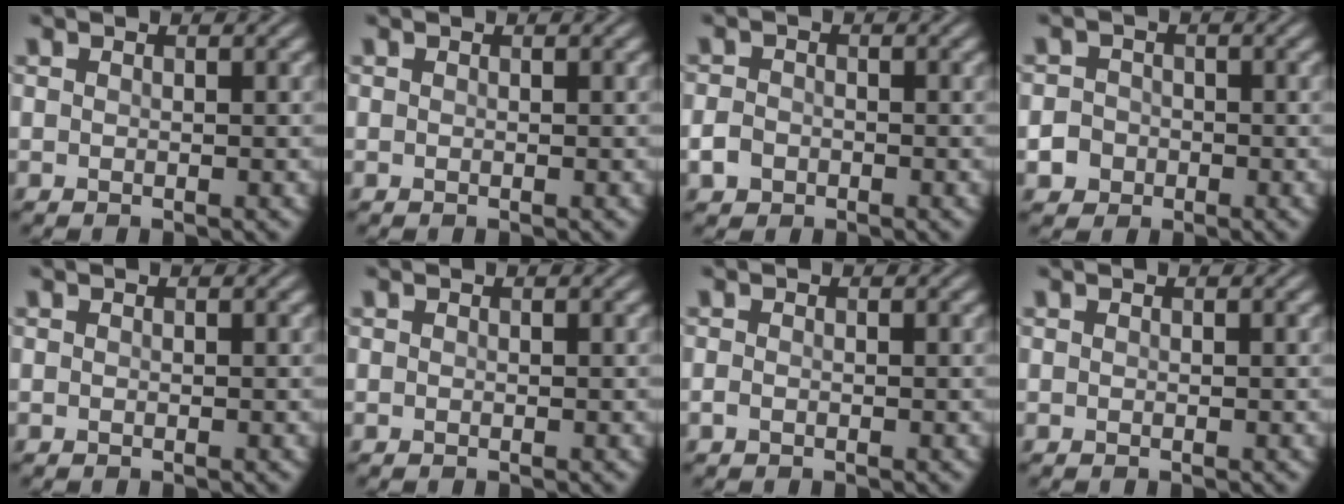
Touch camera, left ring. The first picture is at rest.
{"total": 0.0}
{"total": 1.9, "force": [-1.4, 1.2, 0.5], "torque": [-0.005, 0.005, -0.023]}
{"total": 2.4, "force": [-1.5, 1.8, 0.3], "torque": [0.009, 0.007, -0.021]}
{"total": 0.0}
{"total": 0.0}
{"total": 0.9, "force": [-0.7, 0.4, 0.4], "torque": [-0.011, 0.004, -0.011]}
{"total": 0.0}